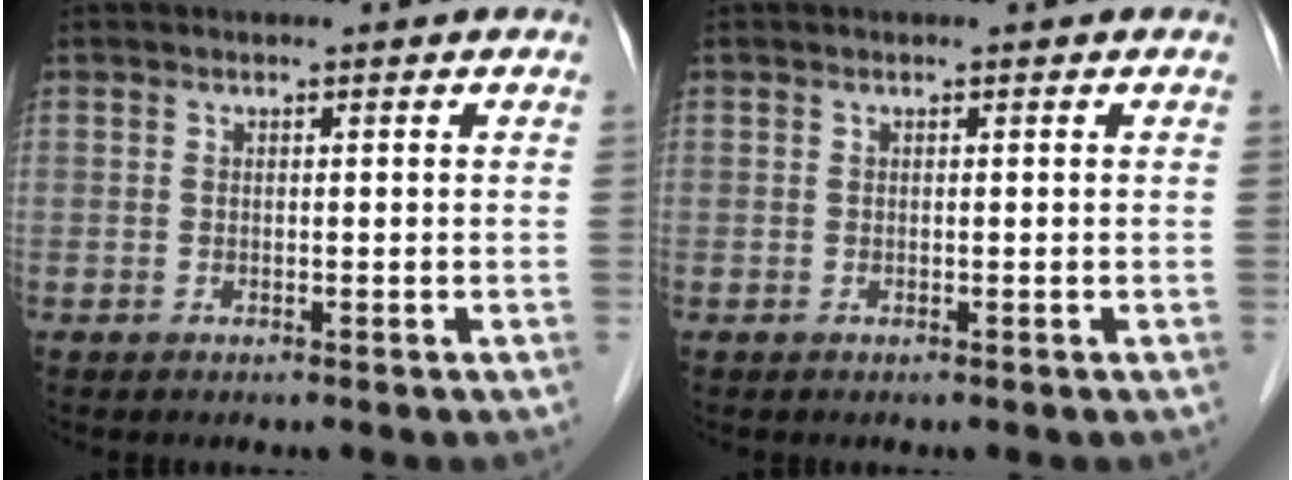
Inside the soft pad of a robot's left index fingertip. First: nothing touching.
{"total": 0.0}